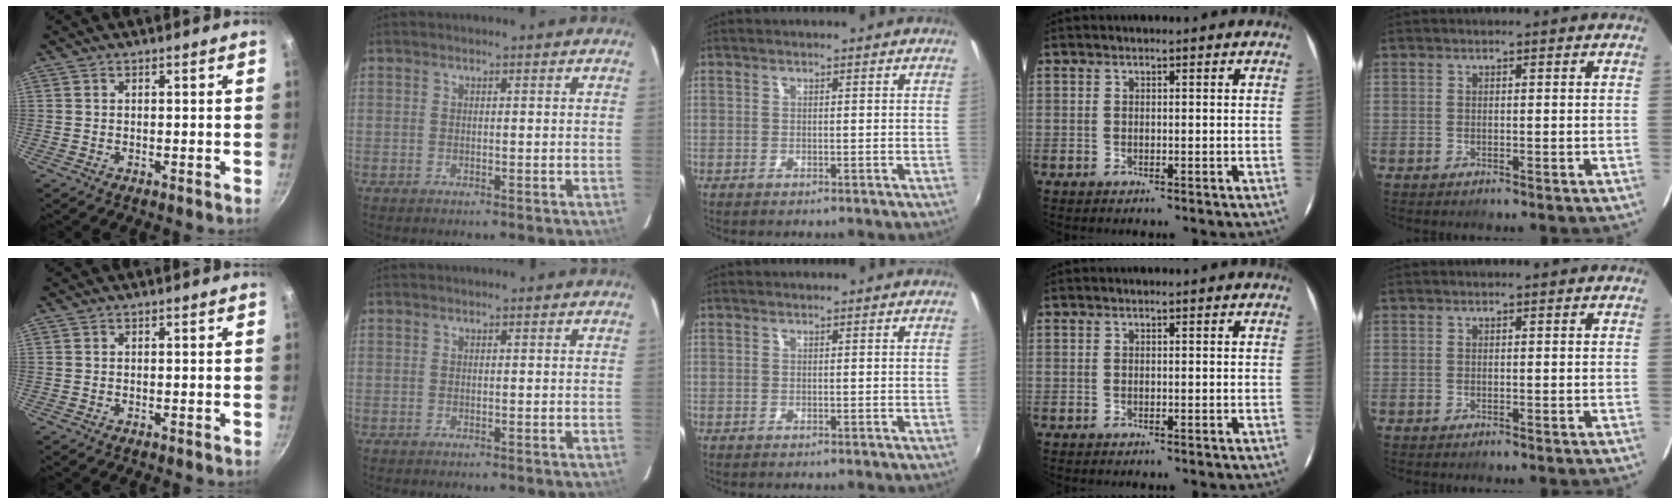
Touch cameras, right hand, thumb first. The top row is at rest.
{}